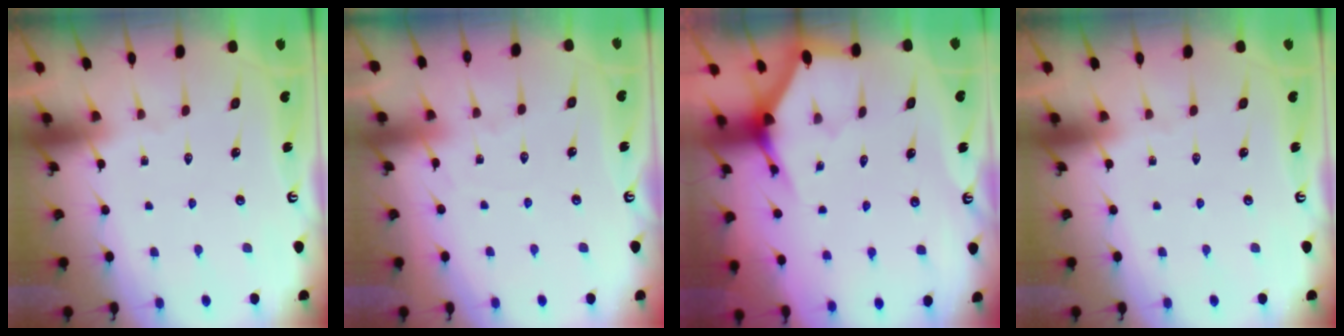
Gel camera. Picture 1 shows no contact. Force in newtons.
{"total": 4.1, "press": 4.0, "slide": 0.5}
{"total": 3.5, "press": 3.5, "slide": 0.2}
{"total": 0.0}